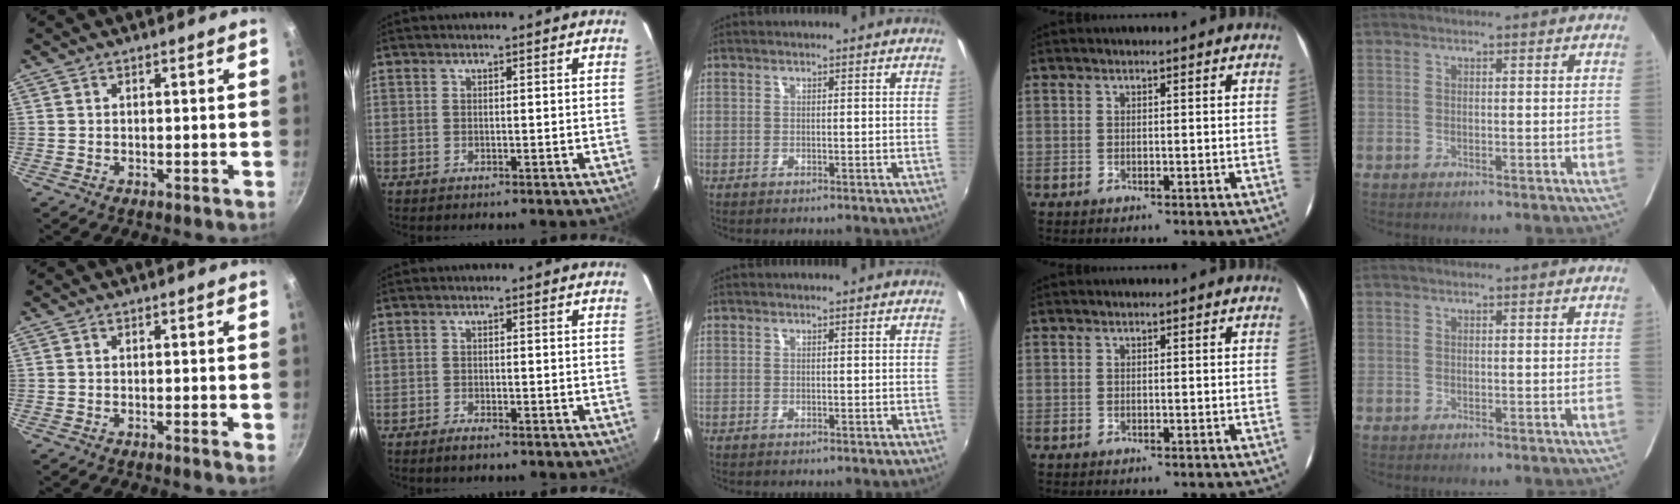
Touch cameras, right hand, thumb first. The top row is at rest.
{"thumb": {"total": 1.2, "force": [-0.3, 0.0, 1.1], "torque": [-0.016, -0.003, -0.007]}, "index": {"total": 2.0, "force": [-1.6, 0.6, 1.0], "torque": [-0.028, -0.002, -0.033]}}